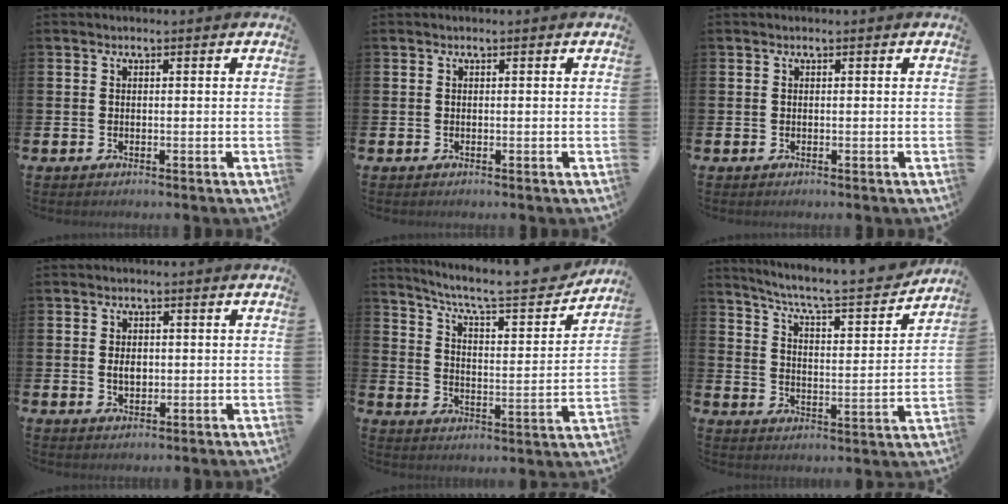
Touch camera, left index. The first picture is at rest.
{"total": 0.0}
{"total": 0.0}
{"total": 2.4, "force": [0.1, 1.6, 1.8], "torque": [-0.016, -0.001, -0.004]}
{"total": 7.8, "force": [6.9, 1.3, 3.4], "torque": [-0.090, -0.050, 0.111]}
{"total": 6.8, "force": [6.2, 0.5, 2.7], "torque": [-0.074, -0.052, 0.098]}